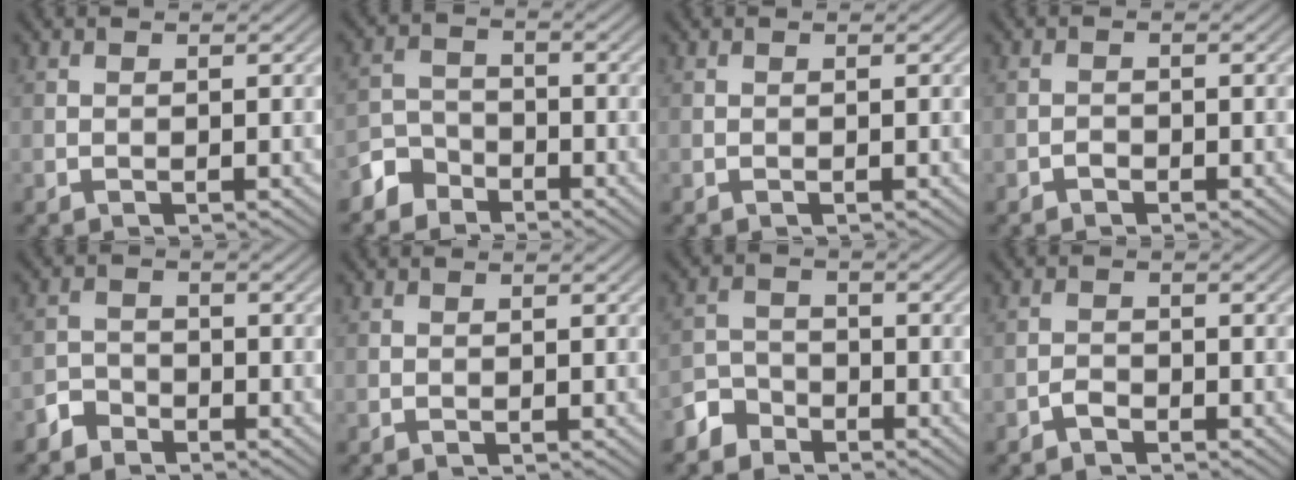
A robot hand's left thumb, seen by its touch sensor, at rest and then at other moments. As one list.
[{"total": 3.9, "force": [-3.1, 2.3, 0.7], "torque": [-0.014, 0.003, -0.074]}, {"total": 0.0}, {"total": 0.9, "force": [-0.7, 0.5, 0.3], "torque": [-0.004, 0.001, -0.015]}, {"total": 2.6, "force": [-2.1, 1.4, 0.5], "torque": [-0.006, 0.004, -0.052]}, {"total": 0.0}, {"total": 3.5, "force": [-2.8, 2.0, 0.6], "torque": [-0.012, 0.004, -0.069]}, {"total": 1.4, "force": [-1.1, 0.6, 0.6], "torque": [-0.009, 0.004, -0.026]}]